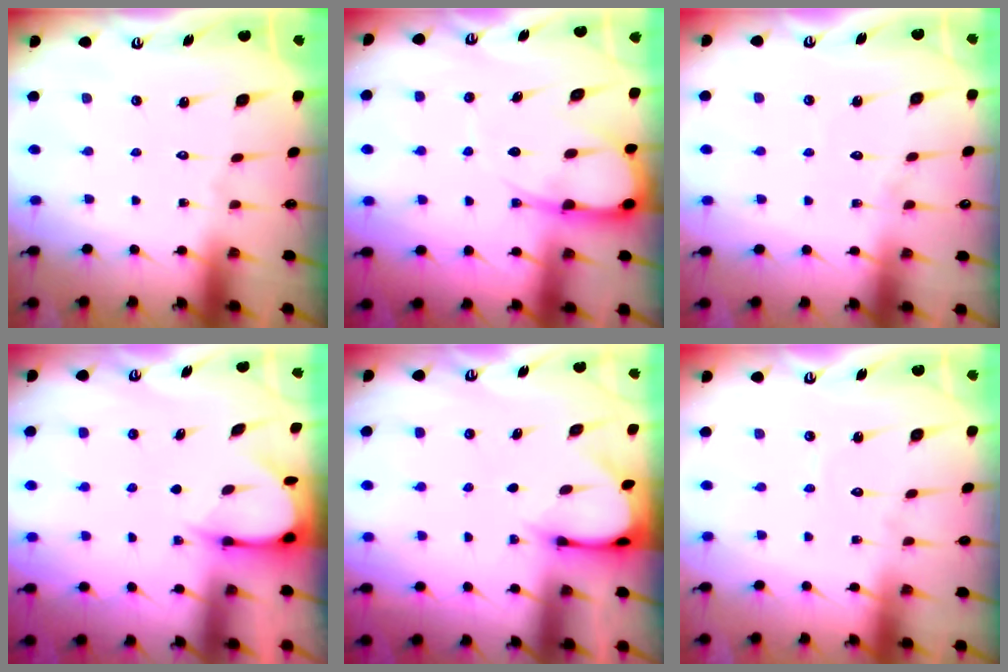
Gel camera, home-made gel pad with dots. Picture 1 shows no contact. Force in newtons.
{"total": 7.7, "press": 7.6, "slide": 1.1}
{"total": 3.8, "press": 3.8, "slide": 0.4}
{"total": 3.9, "press": 3.8, "slide": 0.4}
{"total": 2.8, "press": 2.8, "slide": 0.2}
{"total": 2.7, "press": 2.7, "slide": 0.3}